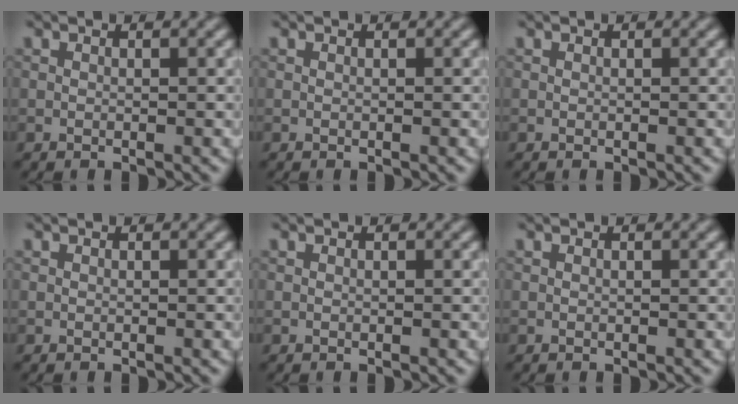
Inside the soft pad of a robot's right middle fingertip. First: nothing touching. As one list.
[{"total": 0.0}, {"total": 0.0}, {"total": 0.0}, {"total": 0.0}, {"total": 0.0}]